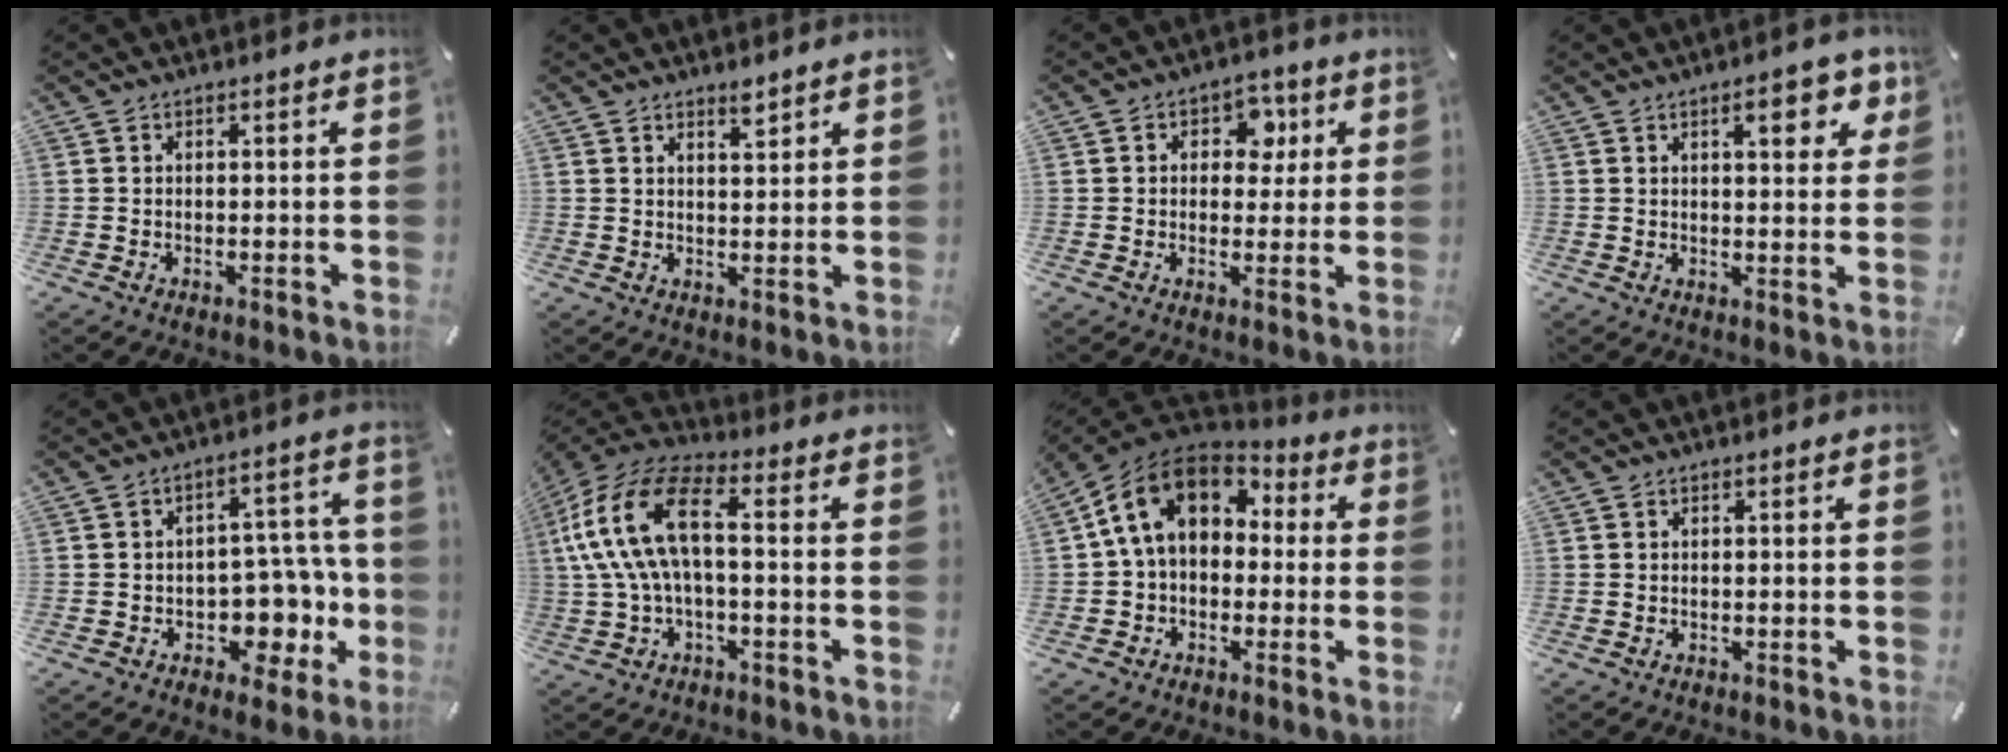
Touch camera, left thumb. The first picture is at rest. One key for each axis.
{"total": 2.8, "fx": 2.3, "fy": 0.8, "fz": 1.2, "tx": -0.011, "ty": -0.015, "tz": 0.039}
{"total": 7.2, "fx": 1.7, "fy": 5.3, "fz": 4.6, "tx": -0.044, "ty": -0.003, "tz": 0.019}
{"total": 8.5, "fx": 4.2, "fy": 3.3, "fz": 6.6, "tx": -0.079, "ty": -0.014, "tz": 0.063}
{"total": 11.8, "fx": -2.8, "fy": 8.6, "fz": 7.6, "tx": -0.072, "ty": 0.007, "tz": -0.041}
{"total": 17.6, "fx": 1.6, "fy": 8.8, "fz": 15.1, "tx": -0.328, "ty": 0.002, "tz": 0.022}
{"total": 13.7, "fx": 3.0, "fy": 9.9, "fz": 9.0, "tx": -0.187, "ty": 0.003, "tz": 0.048}
{"total": 0.0}